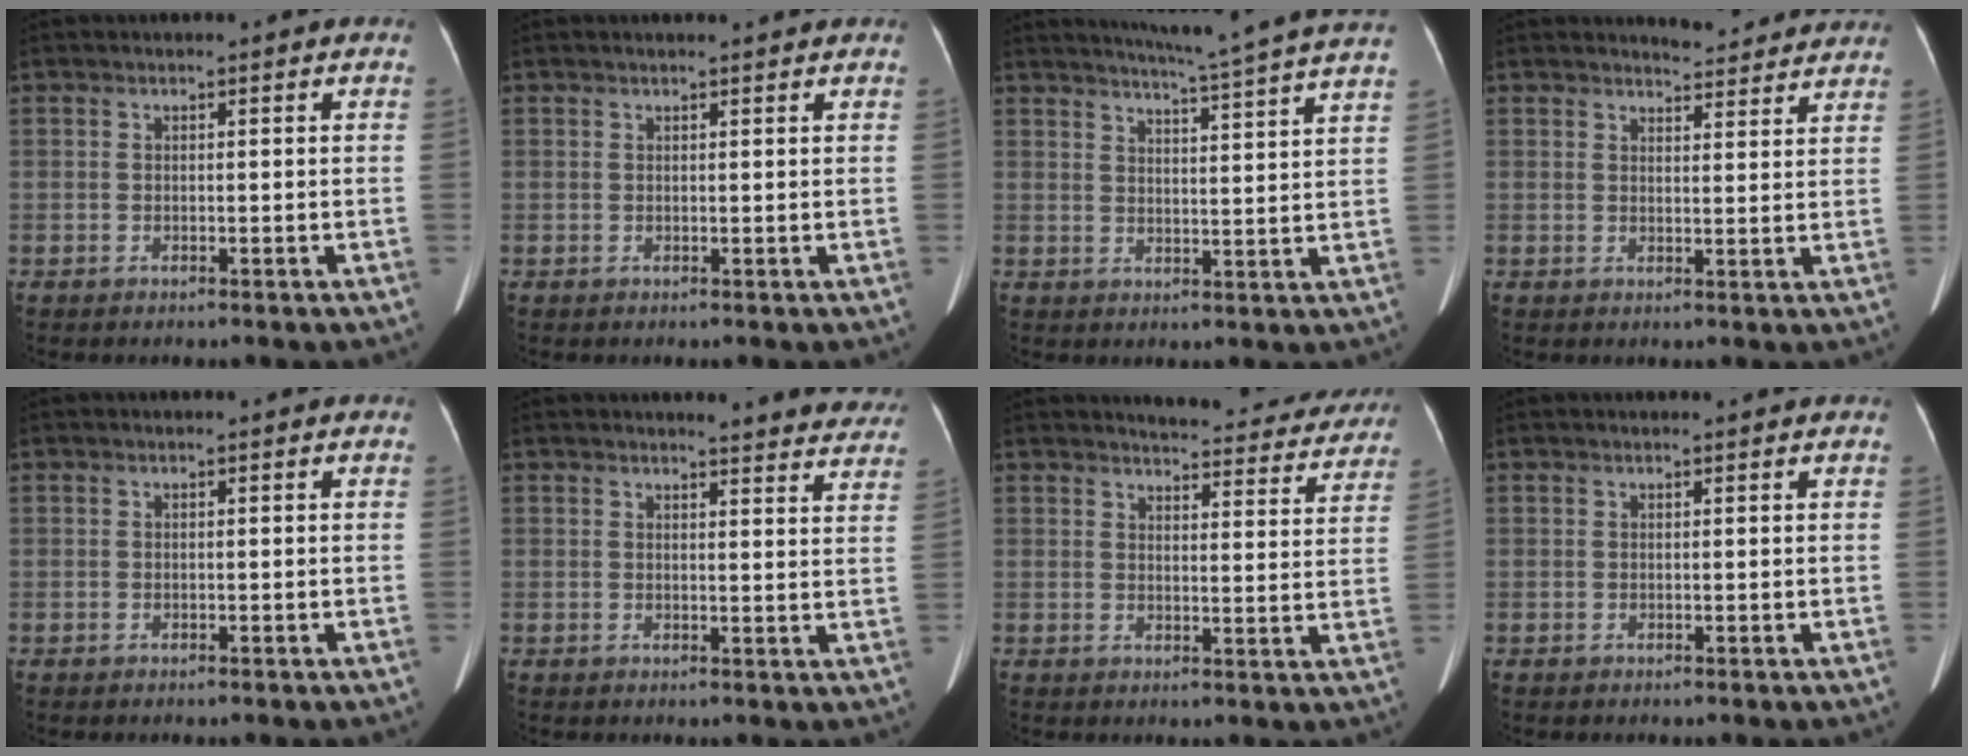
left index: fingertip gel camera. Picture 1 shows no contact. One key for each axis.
{"total": 2.5, "fx": 2.4, "fy": 0.2, "fz": 0.9, "tx": -0.011, "ty": 0.012, "tz": 0.029}
{"total": 16.4, "fx": 14.8, "fy": -1.9, "fz": 6.8, "tx": -0.114, "ty": -0.041, "tz": 0.178}
{"total": 6.1, "fx": 5.9, "fy": 1.0, "fz": 0.8, "tx": -0.010, "ty": 0.004, "tz": 0.064}
{"total": 0.0}
{"total": 12.3, "fx": 11.9, "fy": 1.7, "fz": 2.9, "tx": -0.004, "ty": -0.046, "tz": 0.104}
{"total": 16.6, "fx": 15.9, "fy": 3.1, "fz": 3.7, "tx": -0.020, "ty": -0.037, "tz": 0.169}
{"total": 1.3, "fx": 1.2, "fy": 0.1, "fz": 0.5, "tx": -0.008, "ty": 0.011, "tz": 0.016}